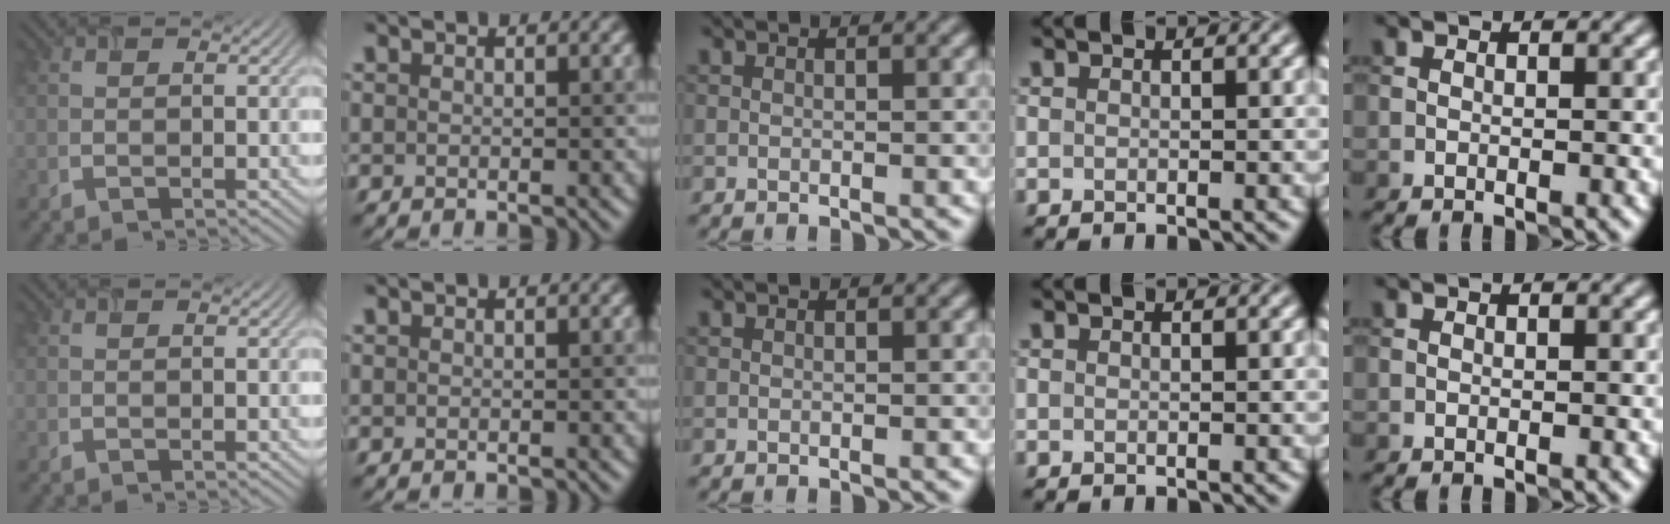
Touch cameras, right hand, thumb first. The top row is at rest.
{}